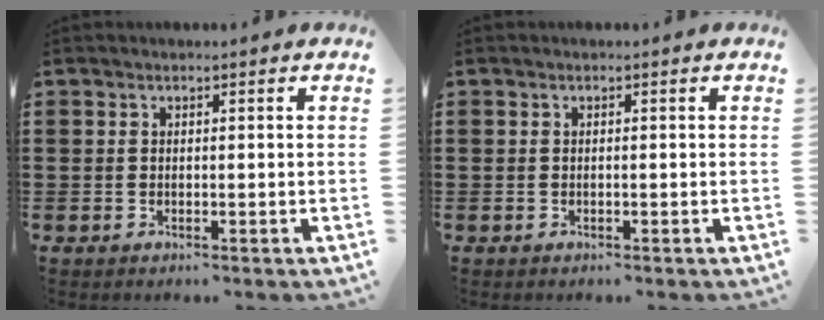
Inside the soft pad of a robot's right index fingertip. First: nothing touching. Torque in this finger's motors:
{"motor_torque": [-0.38, 0.41, 0.00, 0.00]}